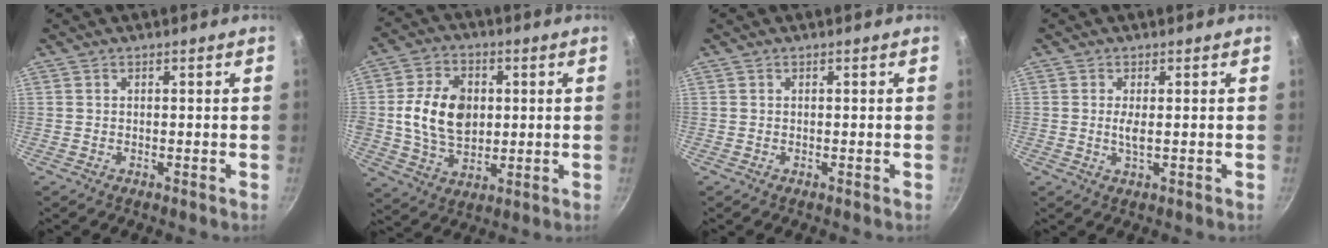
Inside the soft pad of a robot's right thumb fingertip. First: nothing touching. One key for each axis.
{"total": 13.1, "fx": 1.3, "fy": 9.4, "fz": 9.1, "tx": -0.141, "ty": 0.000, "tz": 0.024}
{"total": 0.0}
{"total": 1.9, "fx": 0.1, "fy": 0.4, "fz": 1.9, "tx": -0.040, "ty": -0.005, "tz": 0.004}